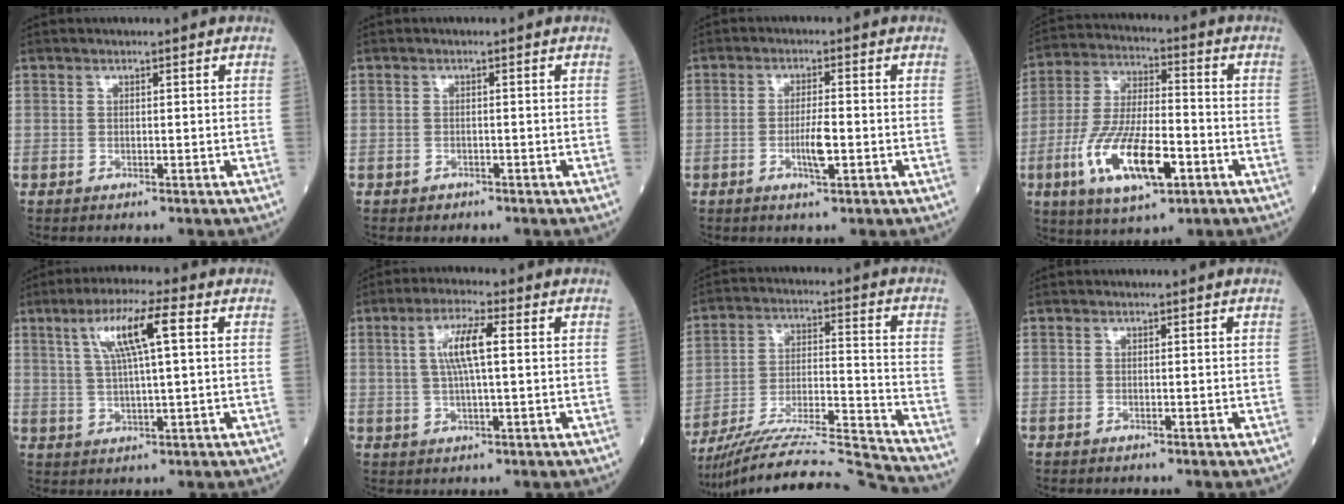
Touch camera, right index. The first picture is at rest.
{"total": 0.9, "force": [-0.6, 0.6, 0.1], "torque": [-0.001, 0.003, -0.009]}
{"total": 3.9, "force": [-1.2, 0.4, 3.7], "torque": [-0.071, -0.002, -0.021]}
{"total": 15.2, "force": [-5.8, 4.6, 13.3], "torque": [-0.268, -0.009, -0.101]}
{"total": 8.6, "force": [2.9, 0.6, 8.1], "torque": [-0.153, 0.016, 0.053]}
{"total": 6.4, "force": [1.2, 0.8, 6.2], "torque": [-0.126, 0.007, 0.022]}
{"total": 18.4, "force": [-17.7, -3.3, 3.9], "torque": [-0.061, 0.004, -0.290]}
{"total": 0.0}